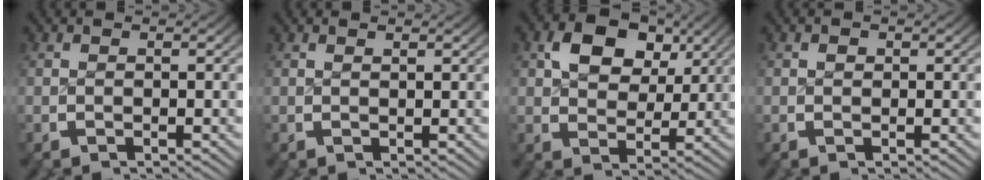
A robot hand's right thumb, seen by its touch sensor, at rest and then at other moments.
{"total": 0.6, "force": [0.6, -0.2, 0.2], "torque": [-0.003, -0.003, 0.014]}
{"total": 6.3, "force": [2.3, 4.2, 4.1], "torque": [-0.075, -0.012, 0.043]}
{"total": 0.6, "force": [0.2, 0.5, 0.2], "torque": [-0.005, -0.007, 0.007]}